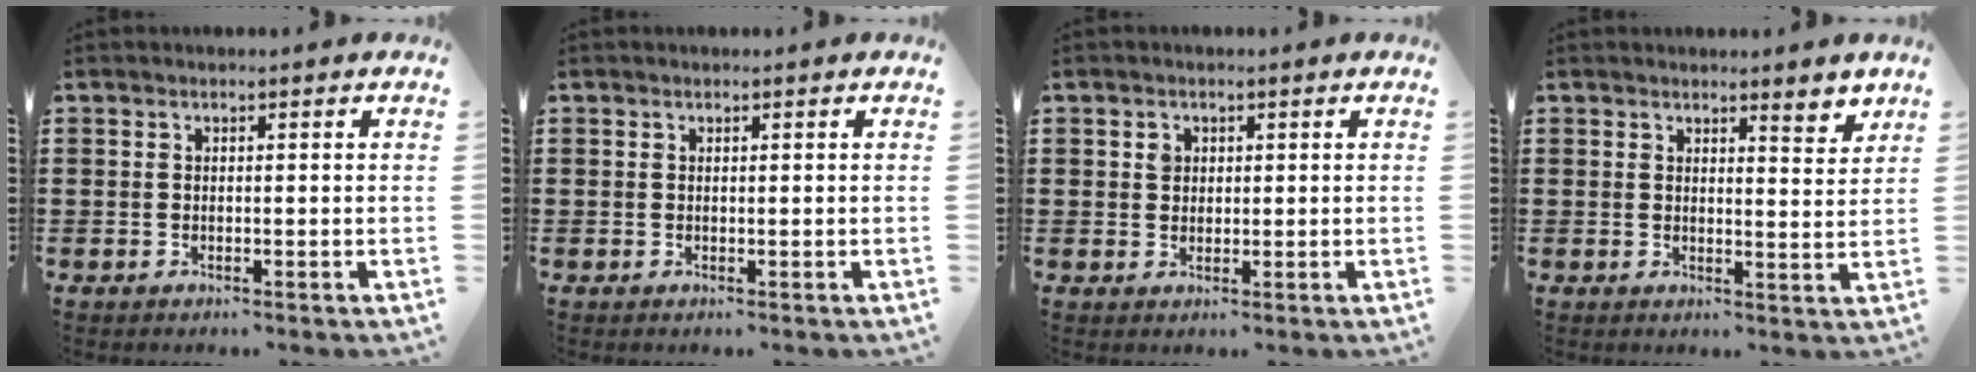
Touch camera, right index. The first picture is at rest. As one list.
[{"total": 0.0}, {"total": 1.6, "force": [0.6, 1.3, 0.7], "torque": [-0.018, 0.006, 0.011]}, {"total": 3.1, "force": [2.7, 0.4, 1.4], "torque": [-0.017, -0.008, 0.046]}]